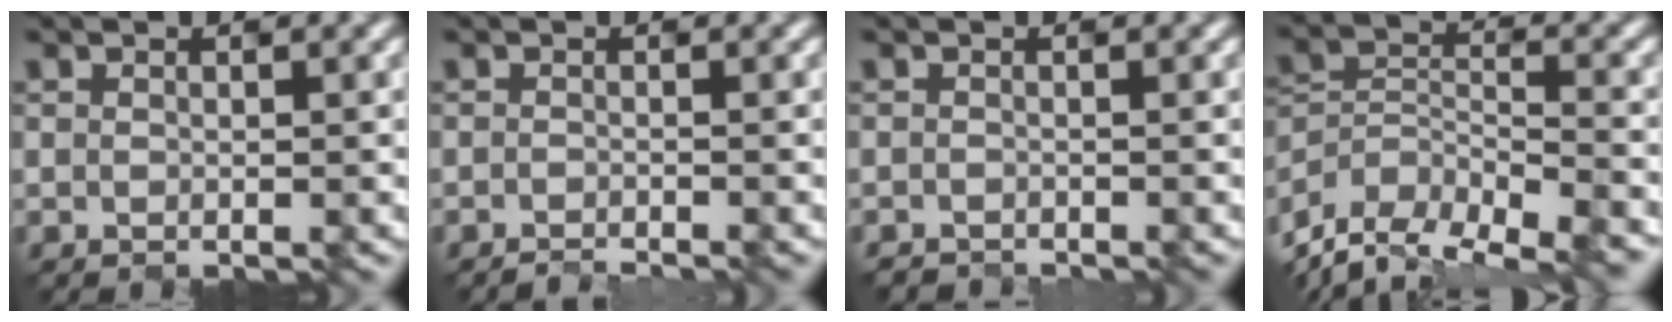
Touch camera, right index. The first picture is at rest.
{"total": 0.8, "force": [-0.7, 0.3, 0.4], "torque": [0.009, -0.010, -0.021]}
{"total": 0.8, "force": [-0.6, -0.1, -0.6], "torque": [0.011, -0.004, -0.016]}
{"total": 12.3, "force": [-10.8, 4.2, 4.0], "torque": [-0.066, 0.005, -0.162]}